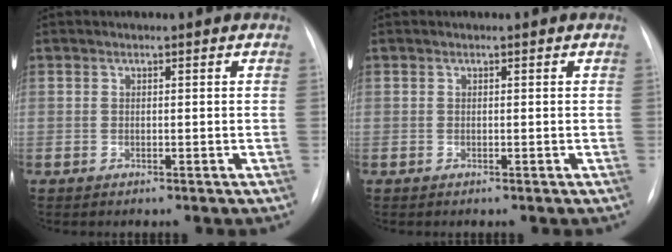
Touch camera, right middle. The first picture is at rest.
{"total": 0.0}